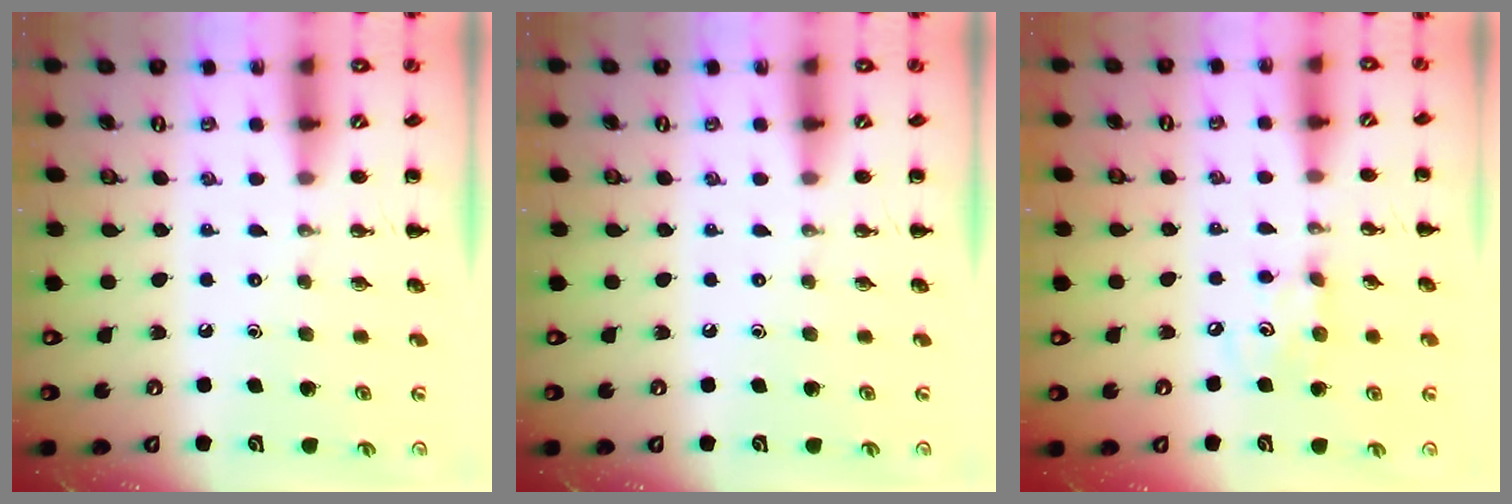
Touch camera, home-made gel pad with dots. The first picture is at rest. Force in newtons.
{"total": 0.0}
{"total": 4.9, "press": 4.8, "slide": 0.9}